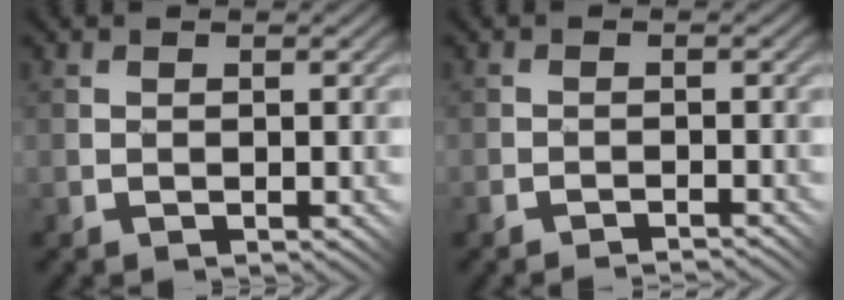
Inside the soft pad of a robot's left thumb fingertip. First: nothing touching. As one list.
[{"total": 1.5, "force": [-1.3, -0.6, -0.4], "torque": [0.009, 0.010, -0.033]}]